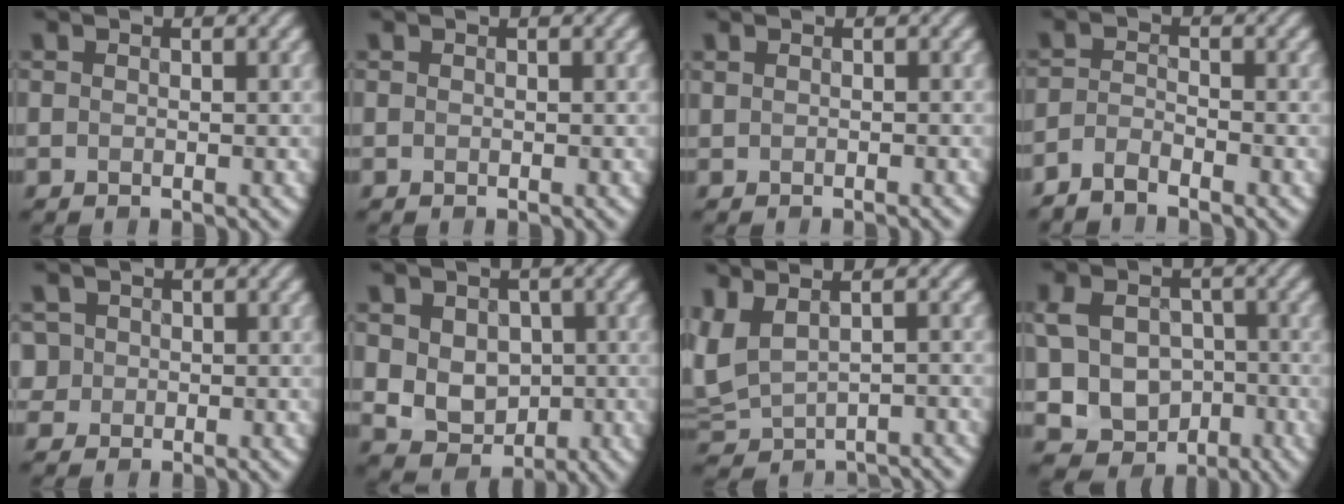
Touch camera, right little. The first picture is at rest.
{"total": 0.0}
{"total": 0.6, "force": [-0.1, 0.3, 0.5], "torque": [0.003, -0.001, -0.007]}
{"total": 2.1, "force": [-2.0, 0.1, 0.5], "torque": [-0.012, -0.001, -0.046]}
{"total": 1.2, "force": [-0.1, 1.0, -0.6], "torque": [0.018, 0.000, 0.004]}
{"total": 4.9, "force": [-0.1, 4.0, 2.7], "torque": [-0.048, -0.010, 0.013]}
{"total": 3.6, "force": [0.0, 2.2, 2.8], "torque": [-0.055, -0.005, 0.021]}
{"total": 8.2, "force": [-1.4, 6.8, 4.5], "torque": [-0.088, -0.019, -0.019]}